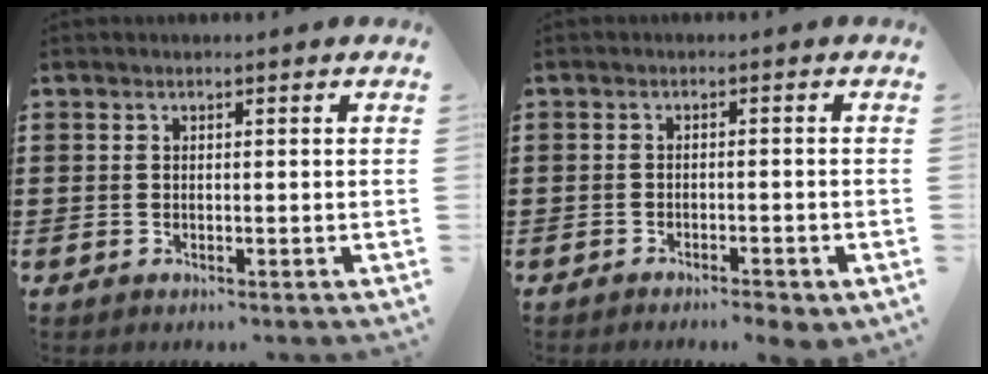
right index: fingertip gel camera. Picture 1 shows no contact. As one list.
[{"total": 1.6, "force": [-1.4, 0.1, 0.7], "torque": [-0.015, 0.000, -0.028]}]